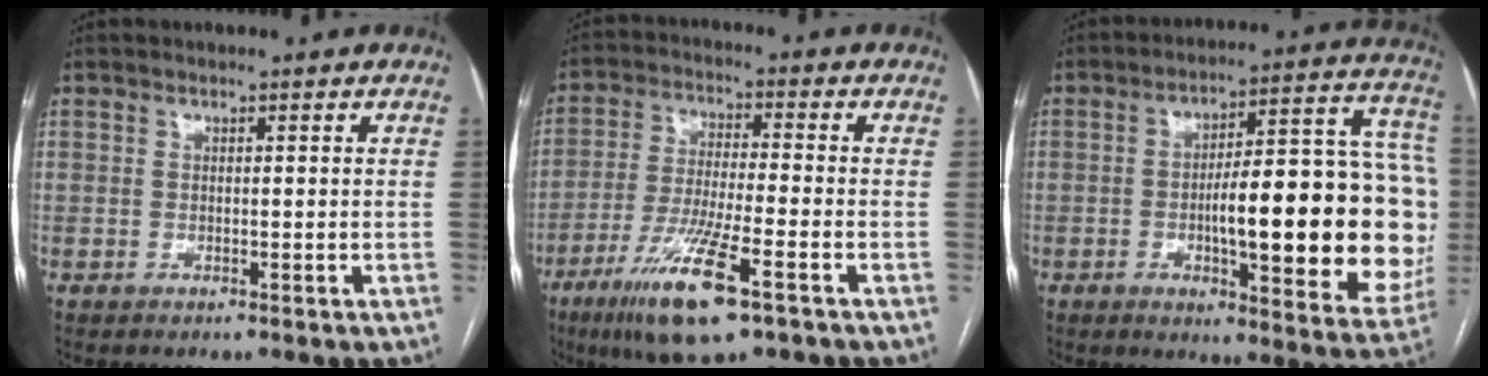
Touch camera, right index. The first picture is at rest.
{"total": 13.0, "force": [-7.1, 1.4, 10.8], "torque": [-0.216, -0.028, -0.124]}
{"total": 26.1, "force": [-2.6, 5.9, 25.3], "torque": [-0.259, 0.031, -0.026]}